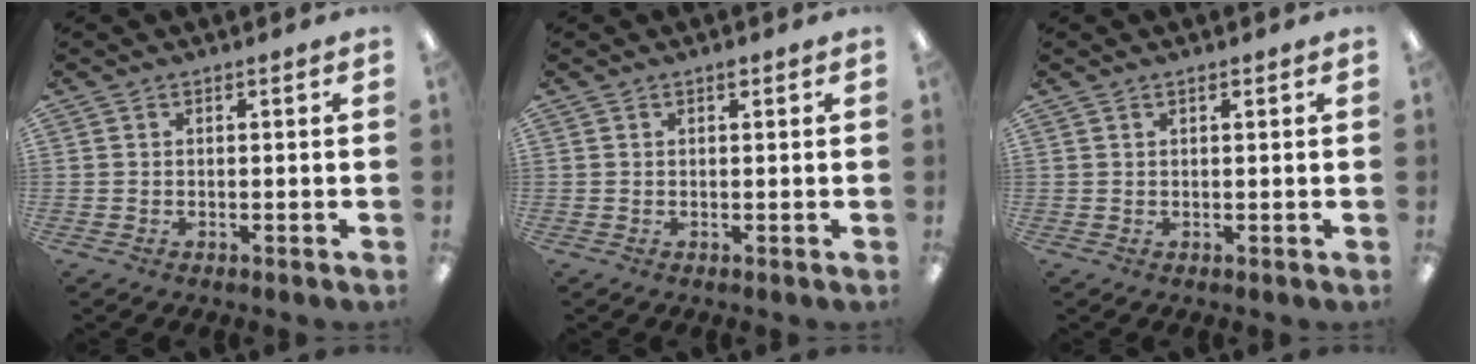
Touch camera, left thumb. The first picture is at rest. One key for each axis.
{"total": 0.8, "fx": 0.6, "fy": 0.3, "fz": 0.5, "tx": -0.003, "ty": -0.001, "tz": 0.009}
{"total": 0.8, "fx": 0.6, "fy": 0.3, "fz": 0.5, "tx": -0.011, "ty": 0.002, "tz": 0.010}